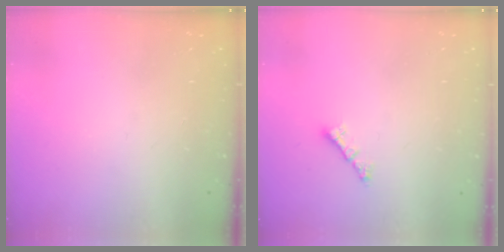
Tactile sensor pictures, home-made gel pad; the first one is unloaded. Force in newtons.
{"total": 0.8, "press": 0.7, "slide": 0.4}